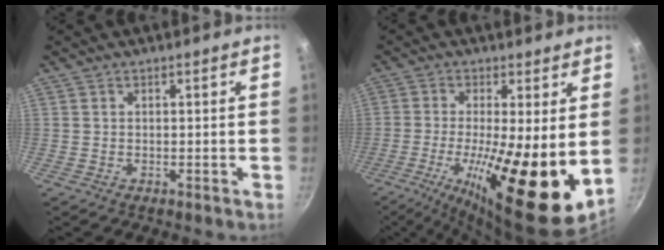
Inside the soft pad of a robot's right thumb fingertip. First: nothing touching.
{"total": 18.5, "force": [-2.2, 4.8, 17.7], "torque": [-0.297, -0.024, -0.038]}